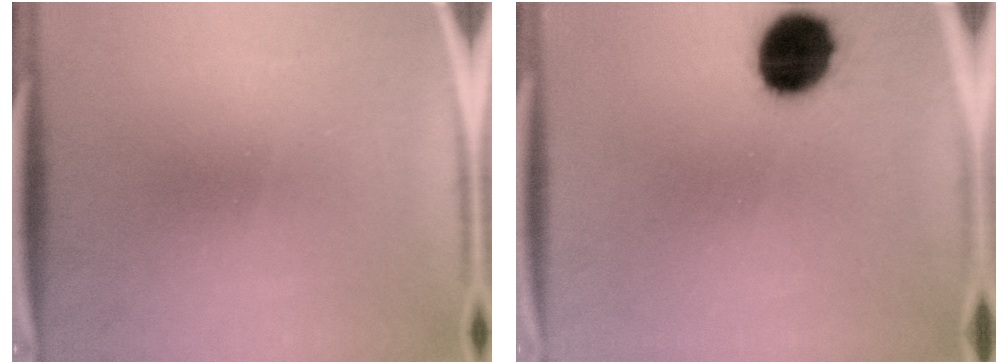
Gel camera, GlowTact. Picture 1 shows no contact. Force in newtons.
{"total": 13.3}